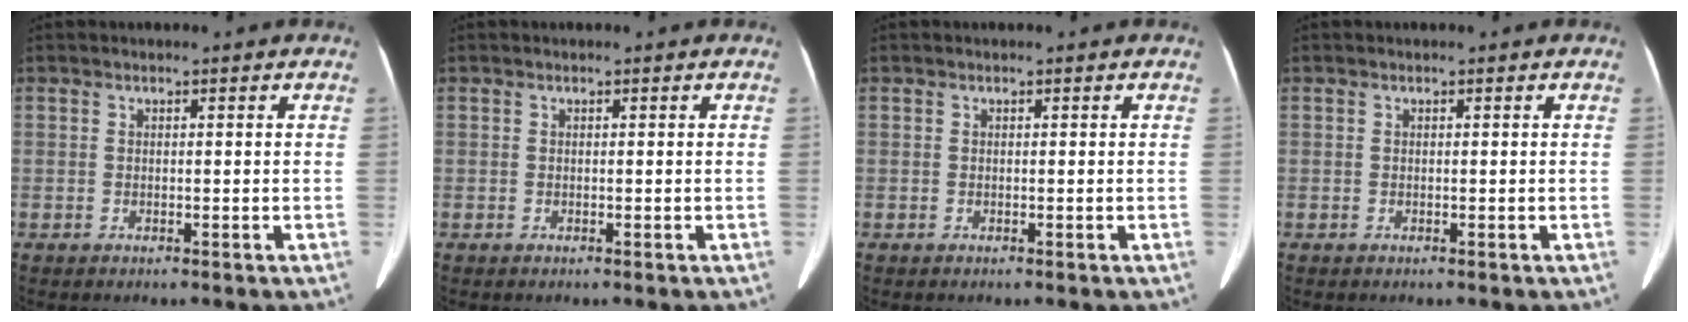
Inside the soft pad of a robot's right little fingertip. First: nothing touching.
{"total": 0.0}
{"total": 0.0}
{"total": 0.0}